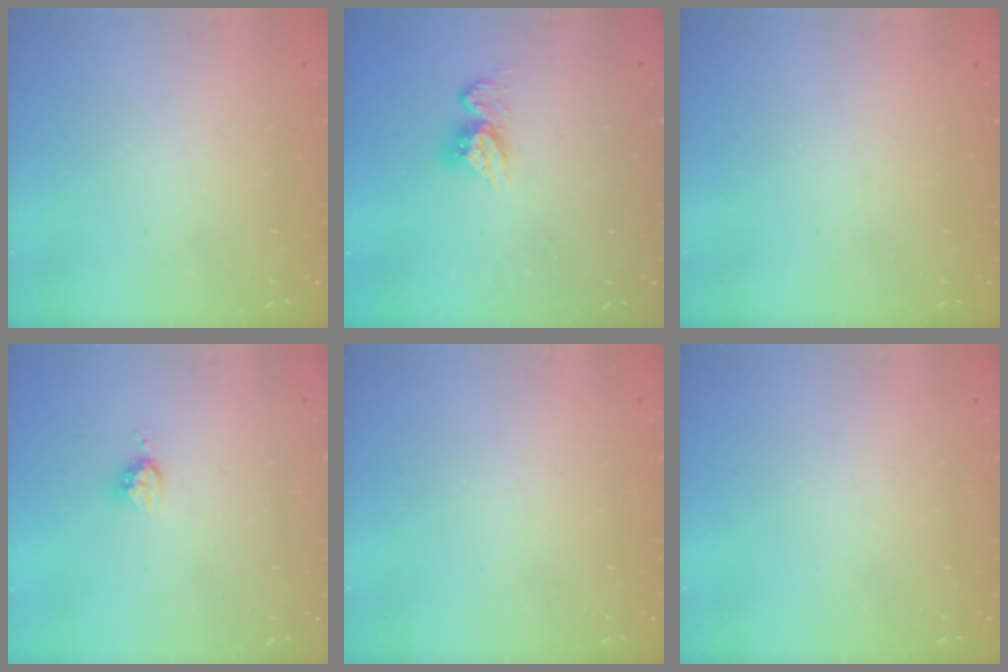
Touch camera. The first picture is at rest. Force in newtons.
{"total": 8.6, "press": 8.5, "slide": 0.7}
{"total": 0.0}
{"total": 5.1, "press": 5.1, "slide": 0.5}
{"total": 0.0}
{"total": 0.0}